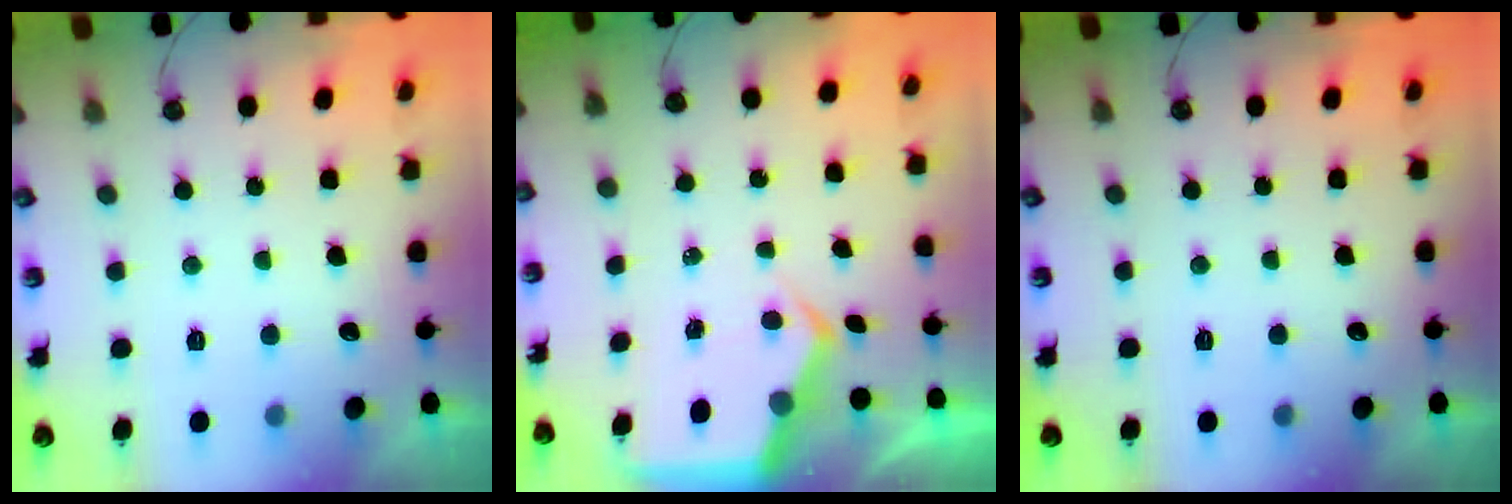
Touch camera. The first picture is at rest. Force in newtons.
{"total": 5.8, "press": 5.7, "slide": 0.6}
{"total": 0.0}